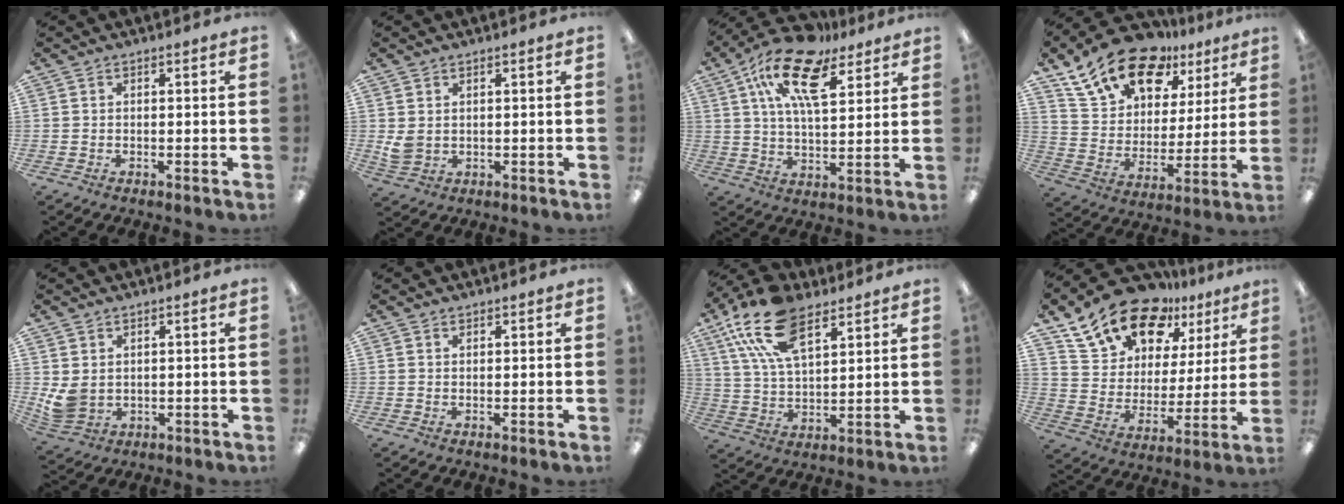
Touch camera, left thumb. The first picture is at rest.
{"total": 3.1, "force": [1.0, 2.3, 1.7], "torque": [-0.033, -0.007, 0.018]}
{"total": 17.8, "force": [10.2, 7.8, 12.4], "torque": [-0.230, -0.037, 0.176]}
{"total": 19.2, "force": [13.3, 10.1, 9.4], "torque": [-0.165, -0.079, 0.239]}
{"total": 4.8, "force": [1.7, 3.7, 2.6], "torque": [-0.070, -0.014, 0.034]}
{"total": 0.9, "force": [0.7, 0.3, 0.4], "torque": [-0.010, 0.000, 0.013]}
{"total": 17.8, "force": [10.1, 8.6, 11.8], "torque": [-0.252, -0.027, 0.179]}
{"total": 18.7, "force": [14.1, 9.6, 7.6], "torque": [-0.153, -0.086, 0.255]}